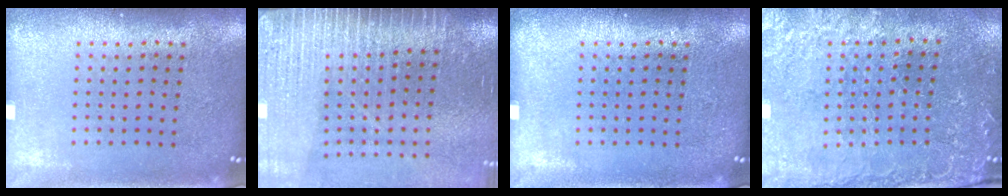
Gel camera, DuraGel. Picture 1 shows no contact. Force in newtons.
{"total": 3.6, "press": 3.1, "slide": 1.8}
{"total": 0.0}
{"total": 0.7, "press": 0.6, "slide": 0.4}